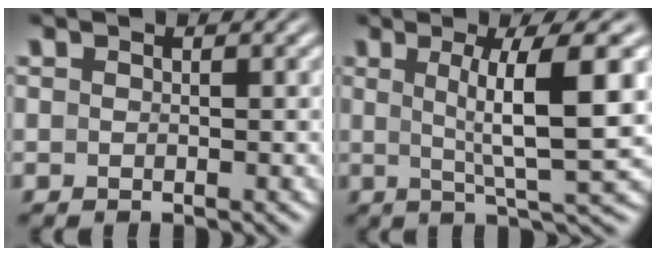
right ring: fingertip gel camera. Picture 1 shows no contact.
{"total": 6.9, "force": [1.3, 0.3, 6.7], "torque": [-0.093, -0.001, 0.025]}